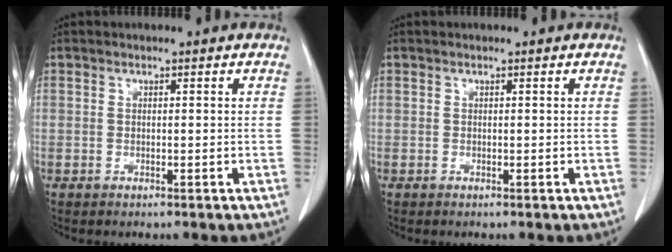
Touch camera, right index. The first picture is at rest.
{"total": 0.0}